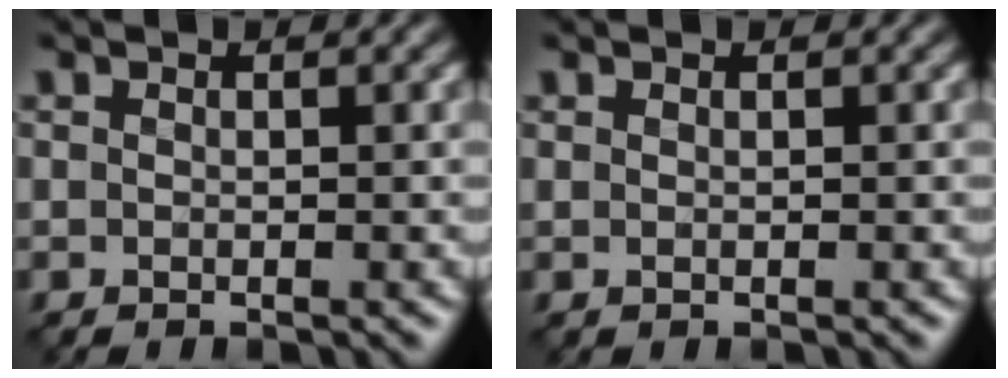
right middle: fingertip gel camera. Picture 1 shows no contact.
{"total": 0.0}